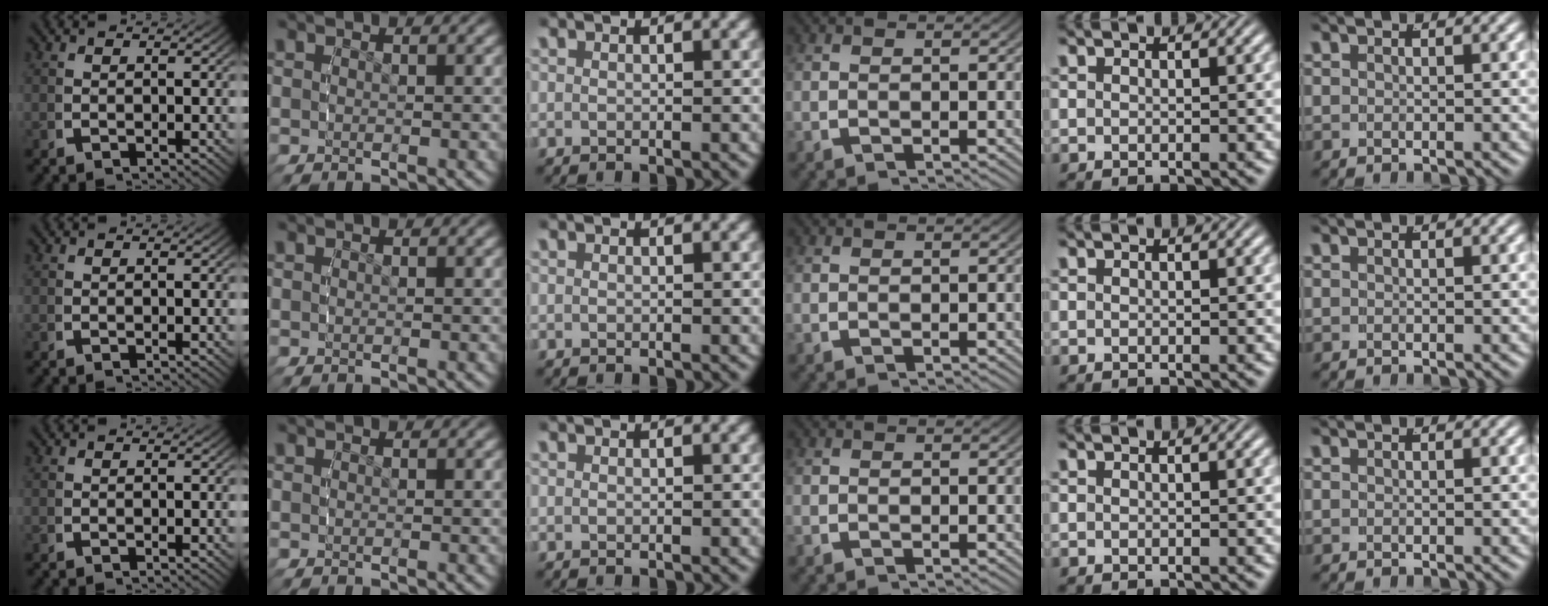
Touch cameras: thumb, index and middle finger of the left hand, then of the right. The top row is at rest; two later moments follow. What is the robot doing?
{"motion": "reach", "object": "paper plate"}